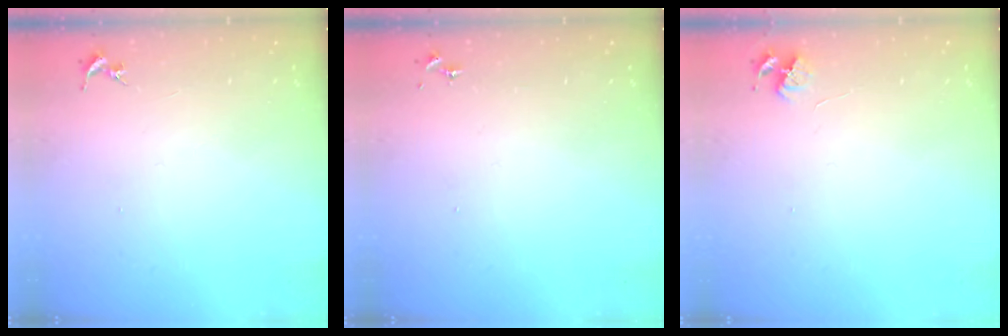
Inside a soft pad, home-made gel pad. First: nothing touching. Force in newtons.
{"total": 0.0}
{"total": 4.5, "press": 4.4, "slide": 0.6}